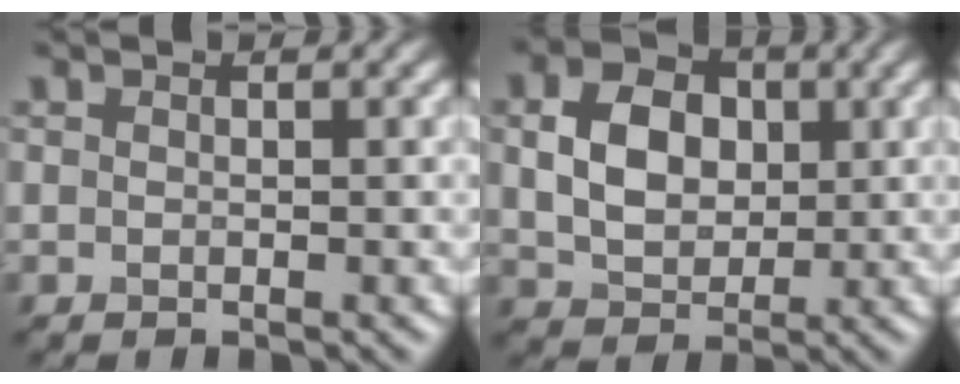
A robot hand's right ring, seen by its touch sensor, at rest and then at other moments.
{"total": 5.4, "force": [1.0, 4.0, 3.4], "torque": [-0.072, 0.003, 0.017]}